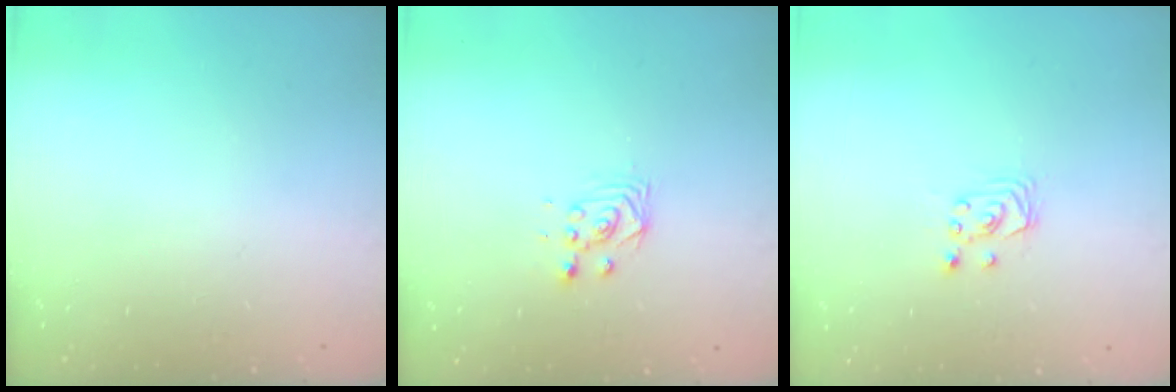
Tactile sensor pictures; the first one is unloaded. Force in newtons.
{"total": 2.8, "press": 2.8, "slide": 0.3}
{"total": 2.9, "press": 2.8, "slide": 0.3}